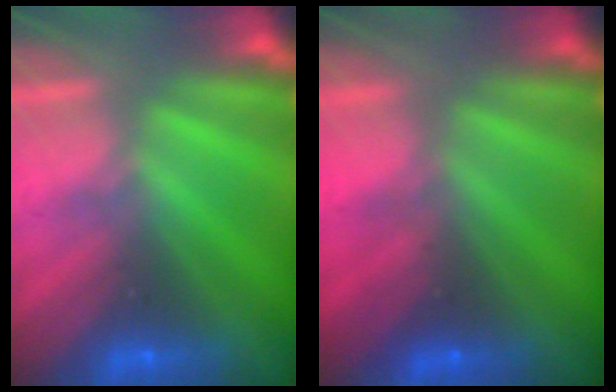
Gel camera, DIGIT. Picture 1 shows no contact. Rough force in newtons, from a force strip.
{"total": 2.2}